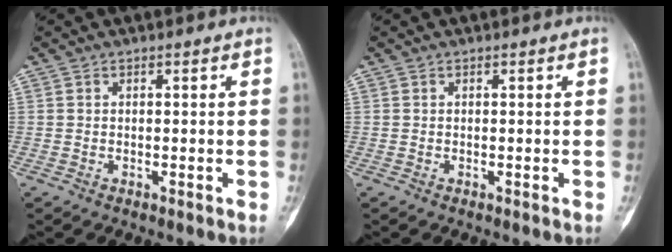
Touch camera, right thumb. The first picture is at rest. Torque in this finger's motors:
{"motor_torque": [0.00, 0.00, 0.06, 0.02, 0.00]}